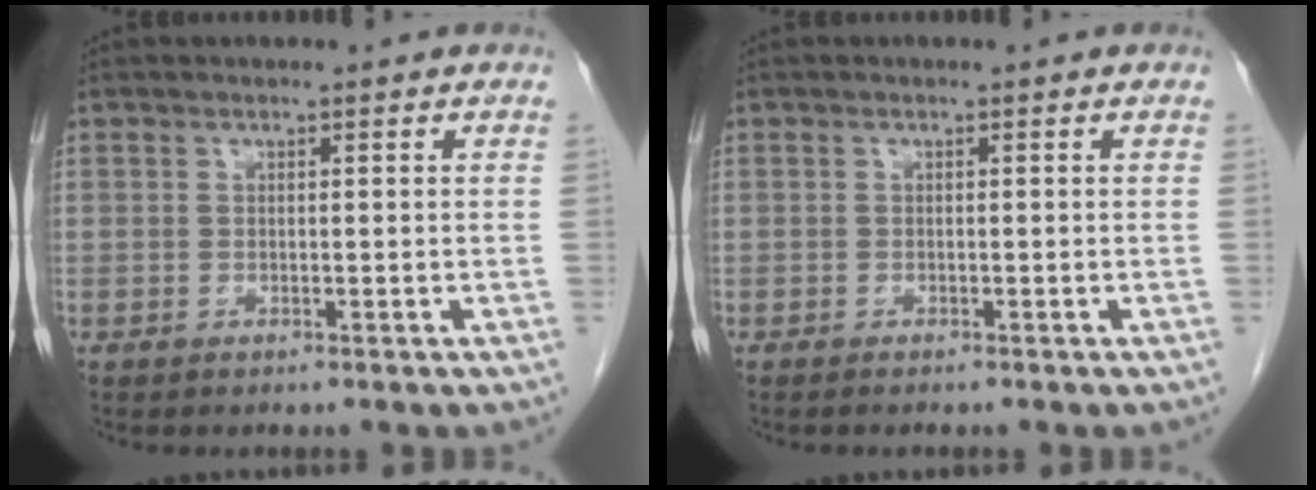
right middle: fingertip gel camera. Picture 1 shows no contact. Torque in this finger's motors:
{"motor_torque": [-0.17, -0.28, -0.07, -0.01]}